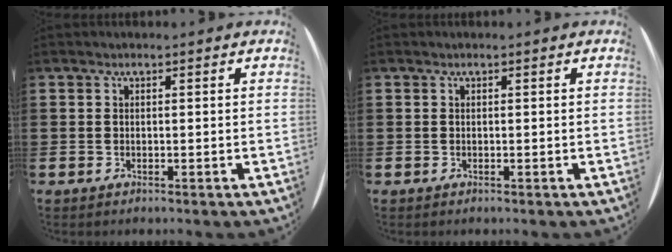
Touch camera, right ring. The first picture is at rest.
{"total": 0.0}